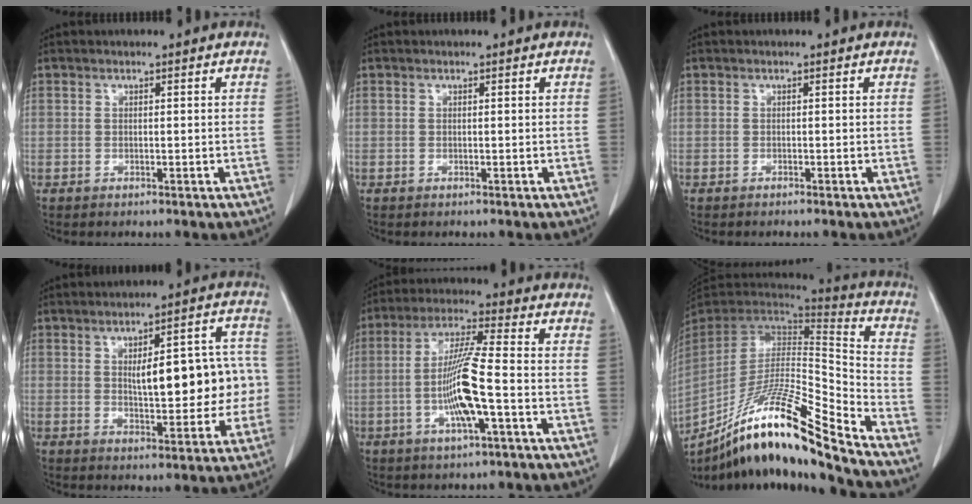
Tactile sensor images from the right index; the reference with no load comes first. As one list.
[{"total": 0.0}, {"total": 0.0}, {"total": 13.4, "force": [0.3, 4.8, 12.5], "torque": [-0.154, 0.037, 0.015]}, {"total": 10.5, "force": [-2.4, 0.2, 10.2], "torque": [-0.197, 0.000, -0.048]}, {"total": 22.8, "force": [-16.7, 0.3, 15.6], "torque": [-0.271, -0.023, -0.302]}]